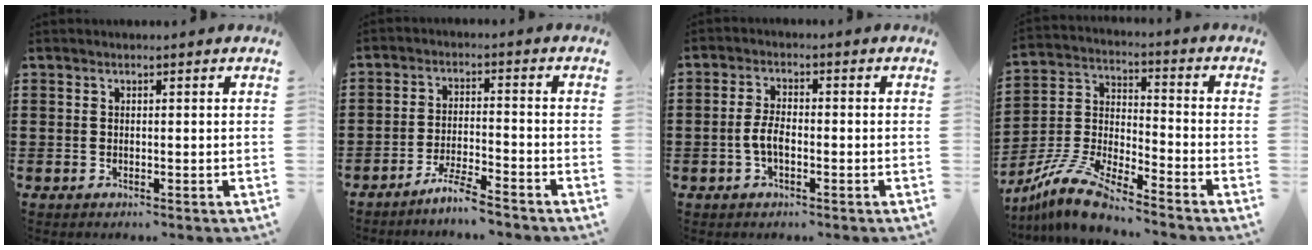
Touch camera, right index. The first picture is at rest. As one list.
[{"total": 4.9, "force": [-4.6, -0.1, 1.9], "torque": [-0.048, -0.006, -0.091]}, {"total": 3.7, "force": [-1.1, 1.7, 3.1], "torque": [-0.078, -0.002, -0.026]}, {"total": 9.5, "force": [-8.6, 0.7, 4.2], "torque": [-0.113, -0.003, -0.175]}]